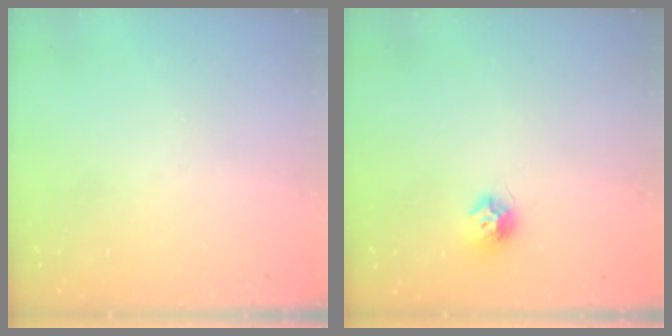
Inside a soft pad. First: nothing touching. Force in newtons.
{"total": 7.5, "press": 7.5, "slide": 0.7}